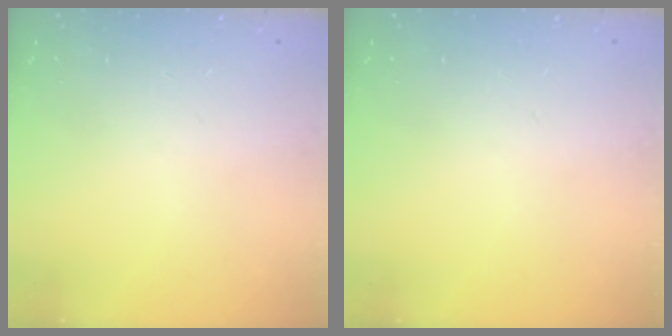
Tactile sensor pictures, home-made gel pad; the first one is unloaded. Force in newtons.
{"total": 0.0}